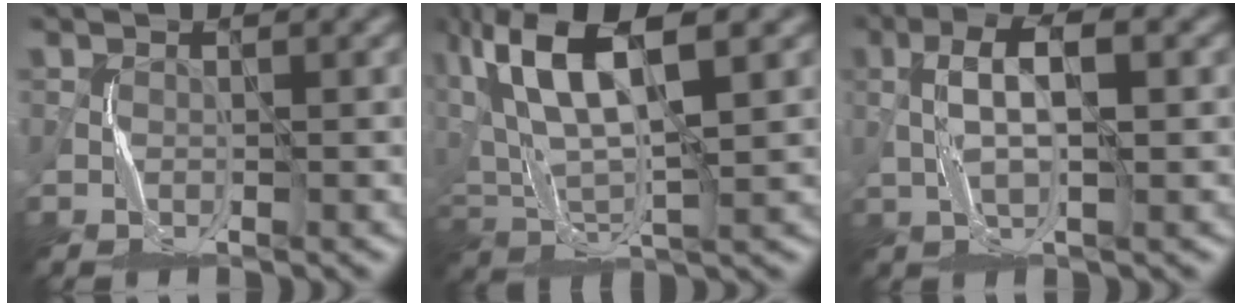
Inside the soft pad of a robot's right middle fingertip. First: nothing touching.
{"total": 12.1, "force": [5.6, 4.1, 9.9], "torque": [-0.207, 0.018, 0.106]}
{"total": 4.0, "force": [0.6, 0.9, 3.9], "torque": [-0.080, 0.009, 0.011]}